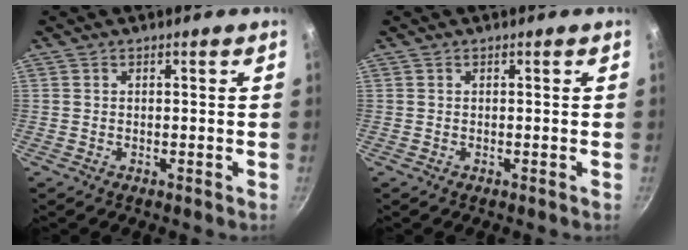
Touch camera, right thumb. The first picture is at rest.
{"total": 0.0}